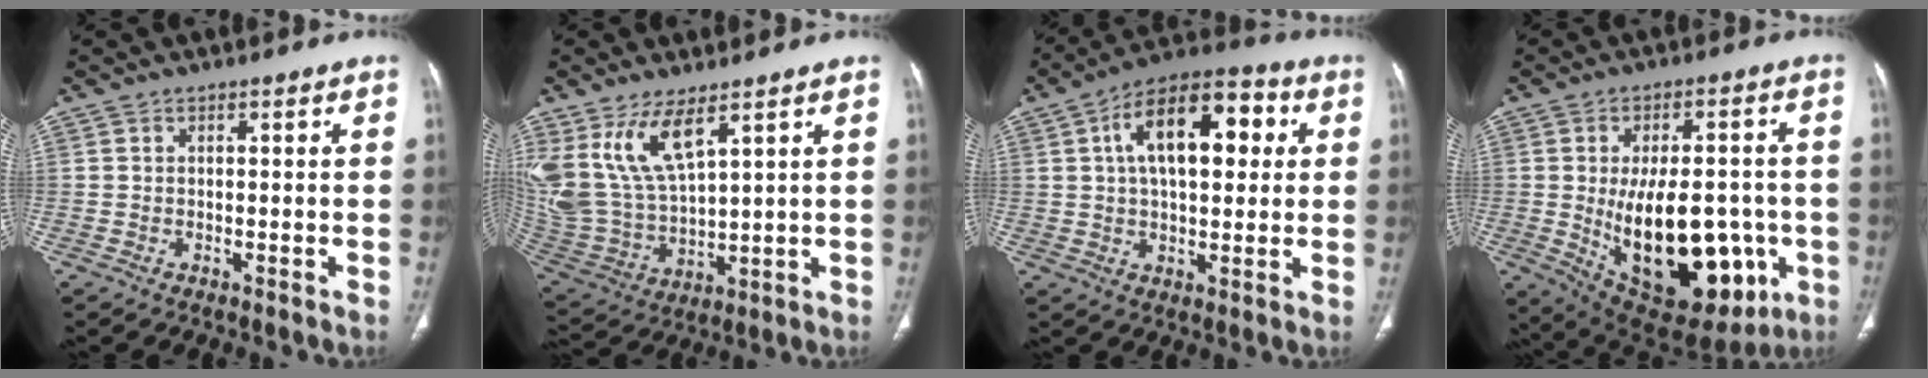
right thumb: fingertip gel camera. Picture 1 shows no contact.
{"total": 14.7, "force": [7.9, 6.3, 10.8], "torque": [-0.221, -0.035, 0.181]}
{"total": 17.2, "force": [4.3, 8.8, 14.1], "torque": [-0.199, 0.022, 0.061]}
{"total": 24.8, "force": [-4.3, 13.1, 20.7], "torque": [-0.299, -0.003, -0.025]}